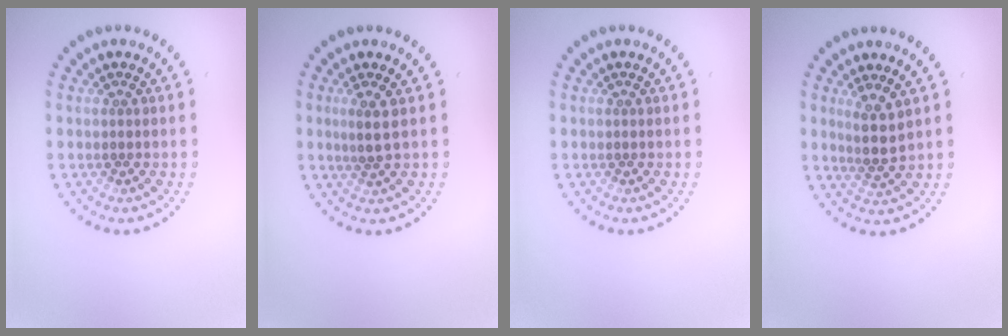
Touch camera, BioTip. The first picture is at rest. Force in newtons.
{"total": 1.8, "press": 1.6, "slide": 0.9}
{"total": 0.0}
{"total": 2.7, "press": 2.1, "slide": 1.6}